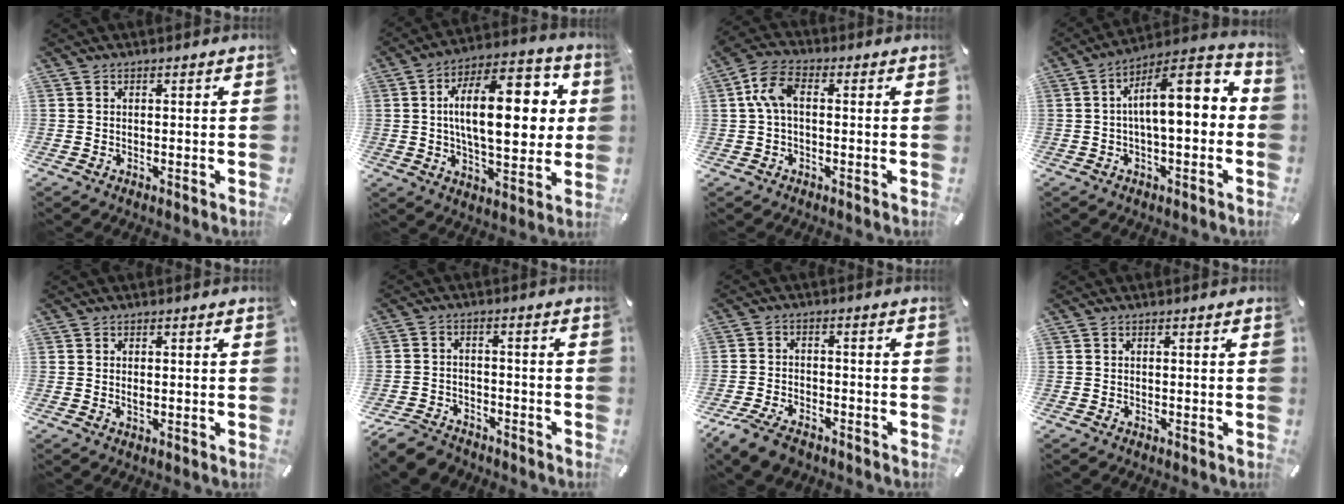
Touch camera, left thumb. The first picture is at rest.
{"total": 21.6, "force": [3.5, 10.2, 18.7], "torque": [-0.299, 0.001, 0.048]}
{"total": 7.5, "force": [0.6, 4.3, 6.1], "torque": [-0.141, 0.007, 0.007]}
{"total": 13.1, "force": [1.1, 5.3, 11.9], "torque": [-0.165, -0.017, 0.015]}
{"total": 1.1, "force": [0.0, 0.6, 0.9], "torque": [-0.018, 0.001, 0.000]}
{"total": 6.0, "force": [-5.0, 2.8, 1.4], "torque": [-0.033, 0.024, -0.099]}
{"total": 6.1, "force": [-4.6, 2.8, 2.8], "torque": [-0.068, 0.016, -0.088]}
{"total": 0.0}